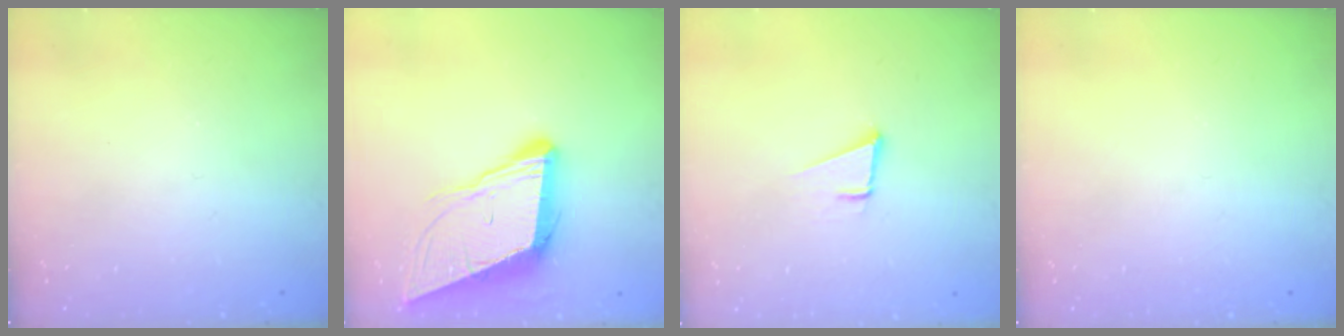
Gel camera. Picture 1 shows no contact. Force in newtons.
{"total": 11.7, "press": 11.1, "slide": 3.5}
{"total": 3.6, "press": 2.7, "slide": 2.4}
{"total": 0.0}